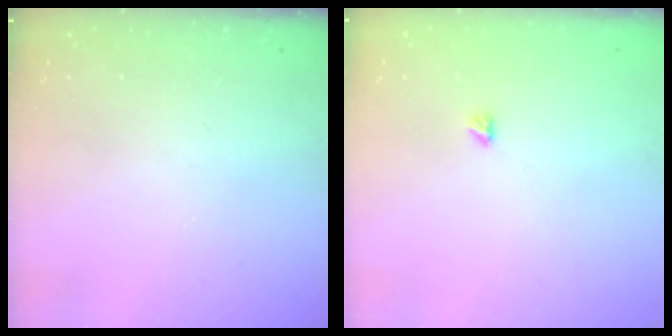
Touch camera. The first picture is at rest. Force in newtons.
{"total": 2.9, "press": 2.9, "slide": 0.5}